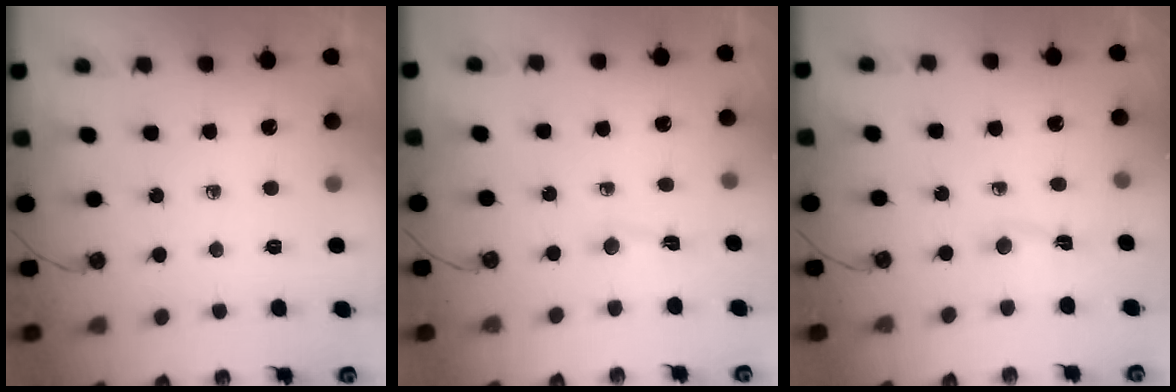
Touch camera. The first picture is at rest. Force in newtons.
{"total": 2.5, "press": 2.5, "slide": 0.4}
{"total": 2.7, "press": 2.7, "slide": 0.3}